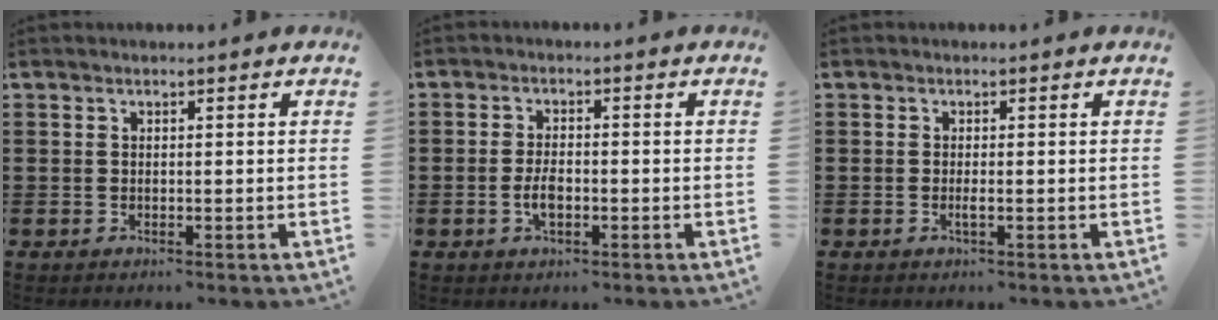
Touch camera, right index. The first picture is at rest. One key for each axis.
{"total": 3.4, "fx": -1.0, "fy": 1.5, "fz": 2.9, "tx": -0.066, "ty": -0.001, "tz": -0.022}
{"total": 0.9, "fx": -0.3, "fy": 0.0, "fz": 0.8, "tx": -0.022, "ty": -0.007, "tz": -0.006}